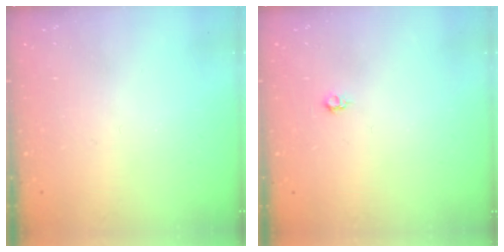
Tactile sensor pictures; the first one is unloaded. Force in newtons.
{"total": 4.0, "press": 4.0, "slide": 0.6}